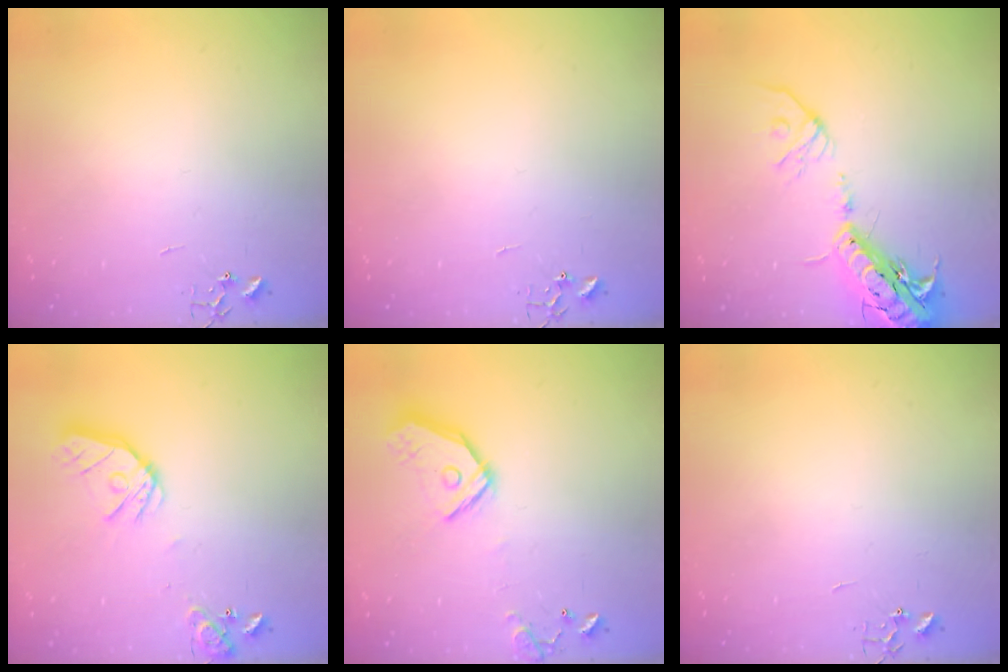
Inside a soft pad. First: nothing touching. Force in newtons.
{"total": 0.0}
{"total": 18.7, "press": 18.3, "slide": 3.9}
{"total": 15.4, "press": 15.3, "slide": 2.1}
{"total": 15.9, "press": 15.7, "slide": 2.6}
{"total": 0.0}